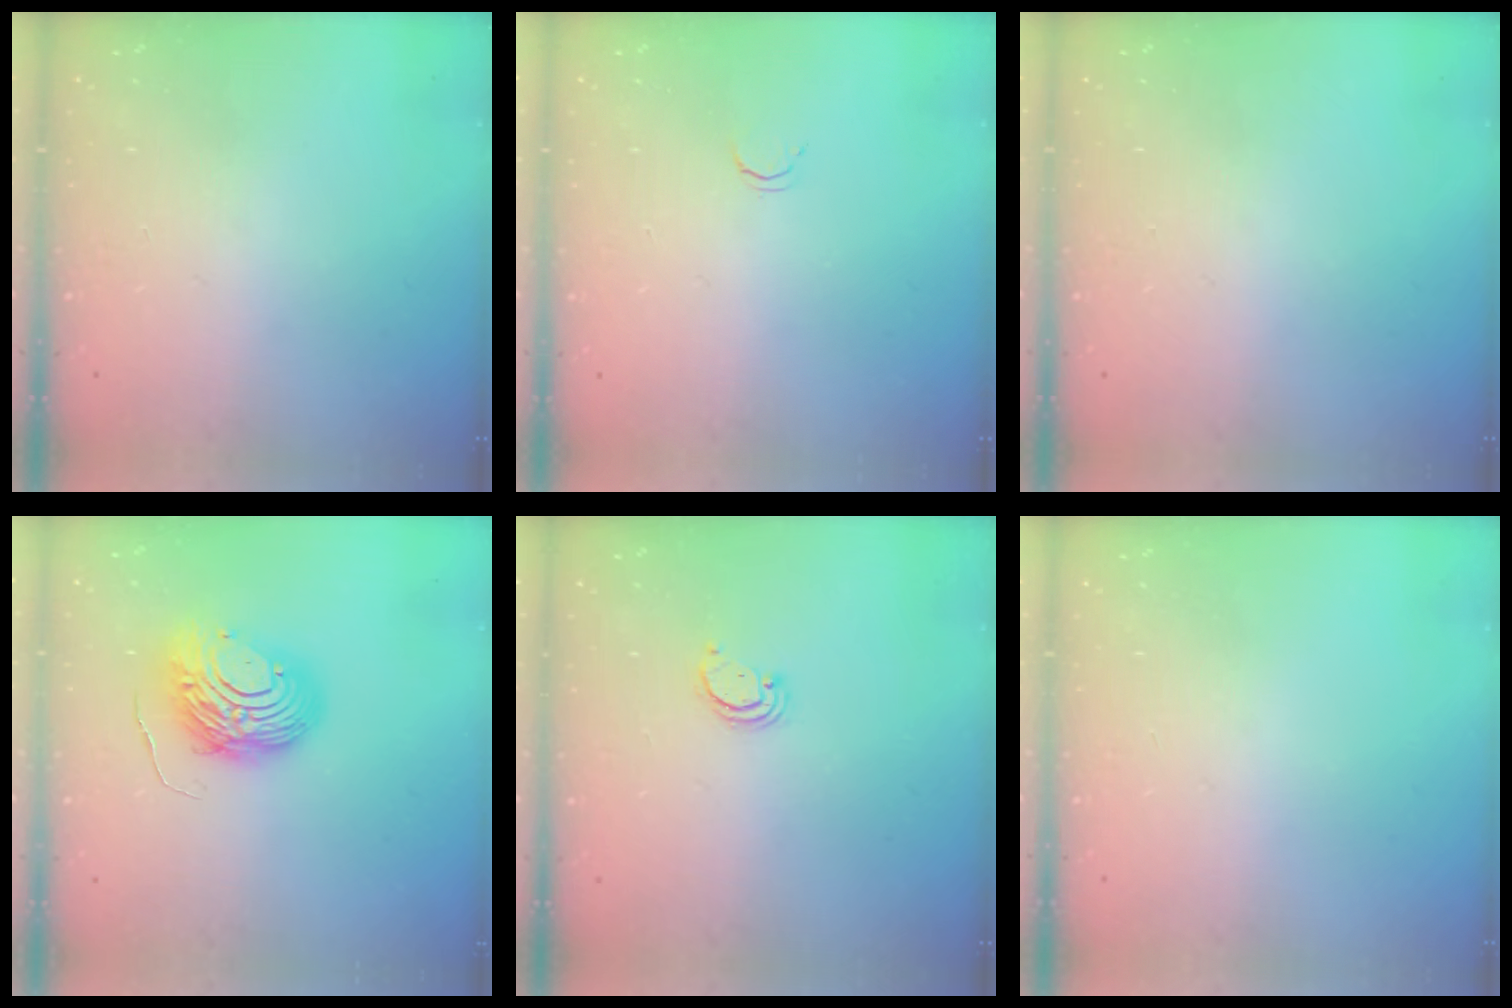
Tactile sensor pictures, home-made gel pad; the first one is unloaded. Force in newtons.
{"total": 2.1, "press": 2.1, "slide": 0.4}
{"total": 0.0}
{"total": 10.4, "press": 10.3, "slide": 1.1}
{"total": 2.2, "press": 2.2, "slide": 0.2}
{"total": 0.0}